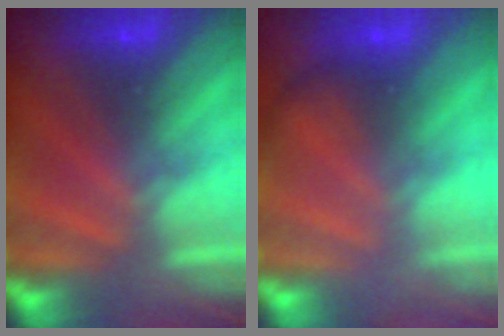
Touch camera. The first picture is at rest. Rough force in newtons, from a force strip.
{"total": 1.8}